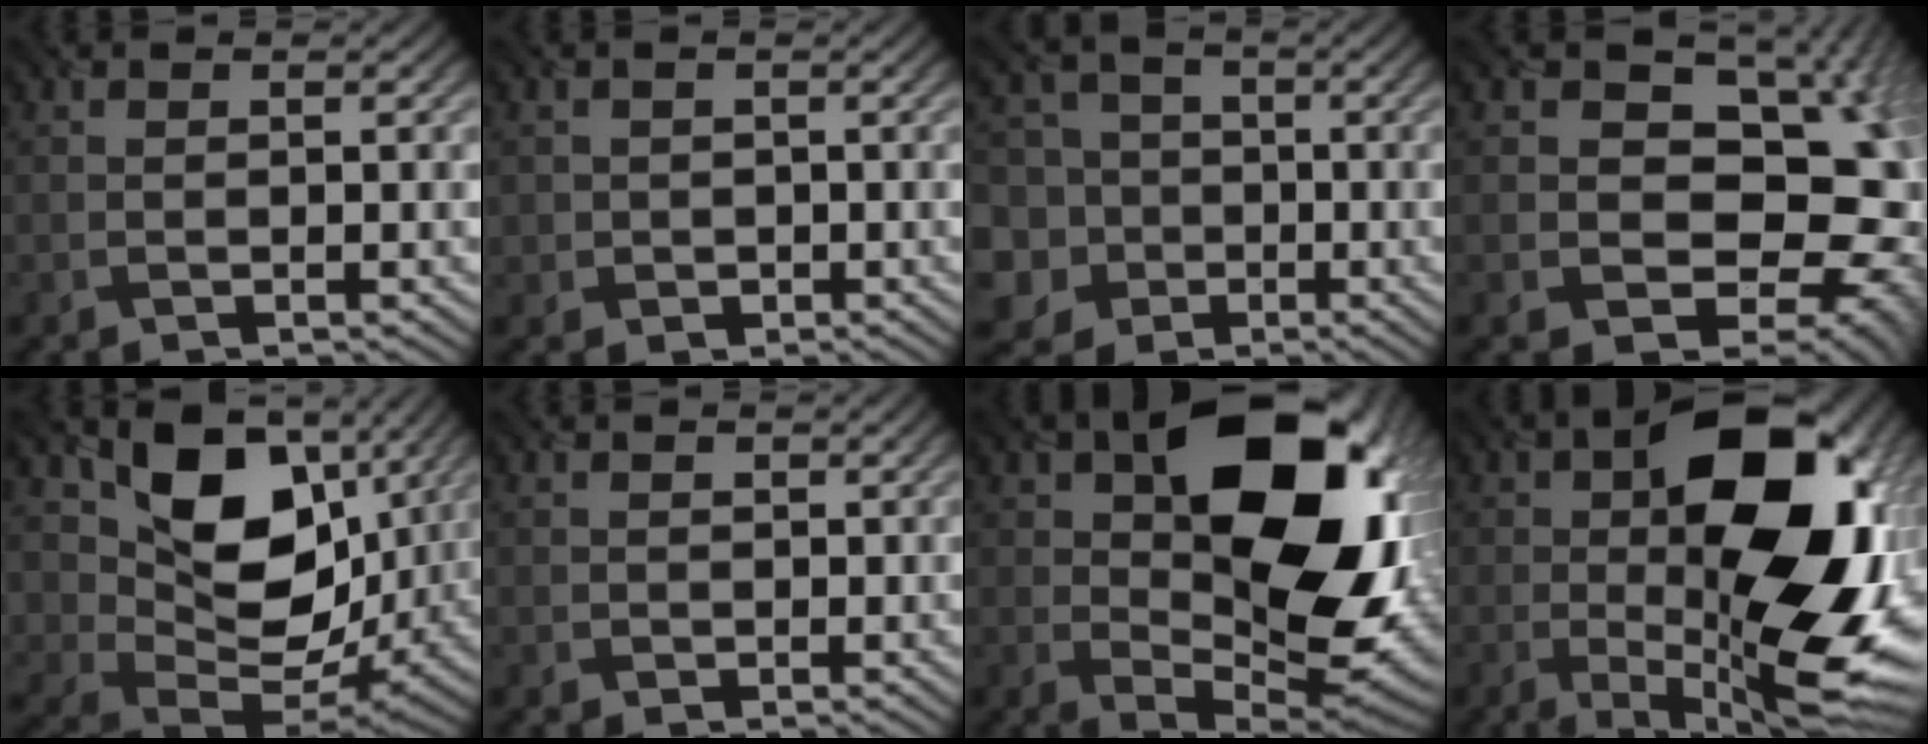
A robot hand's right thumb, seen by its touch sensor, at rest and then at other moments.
{"total": 2.0, "force": [-0.3, 1.8, -0.8], "torque": [0.010, -0.010, -0.004]}
{"total": 10.0, "force": [-1.2, 9.6, 2.6], "torque": [-0.126, -0.002, -0.053]}
{"total": 17.8, "force": [-0.5, 14.3, 10.6], "torque": [-0.132, -0.001, 0.004]}
{"total": 13.2, "force": [4.1, 10.1, 7.5], "torque": [-0.146, -0.013, 0.084]}
{"total": 1.2, "force": [0.2, 0.4, -1.1], "torque": [0.011, -0.005, 0.005]}
{"total": 18.7, "force": [4.3, 11.7, 14.0], "torque": [-0.206, -0.020, 0.083]}
{"total": 18.2, "force": [0.2, 8.7, 16.0], "torque": [-0.228, -0.005, 0.006]}